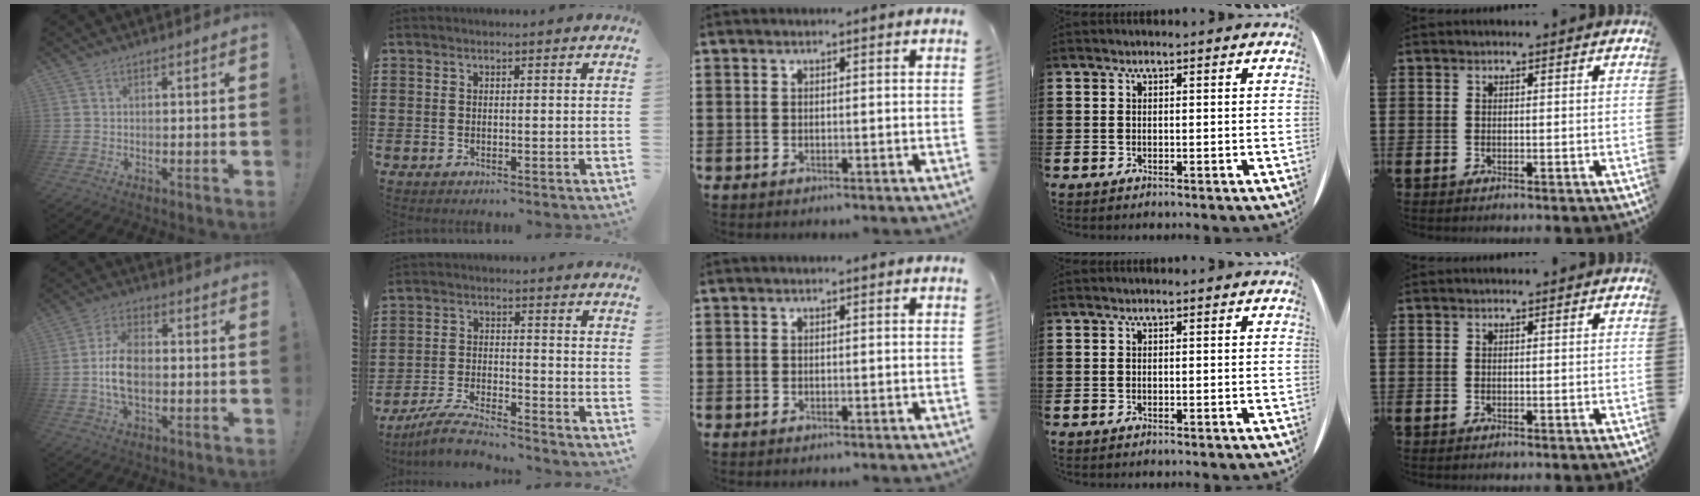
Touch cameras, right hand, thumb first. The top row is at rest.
{"thumb": {"total": 10.4, "force": [-1.0, 6.4, 8.1], "torque": [-0.144, 0.005, -0.017]}, "index": {"total": 5.9, "force": [-5.5, 0.3, 1.9], "torque": [-0.050, -0.004, -0.109]}}